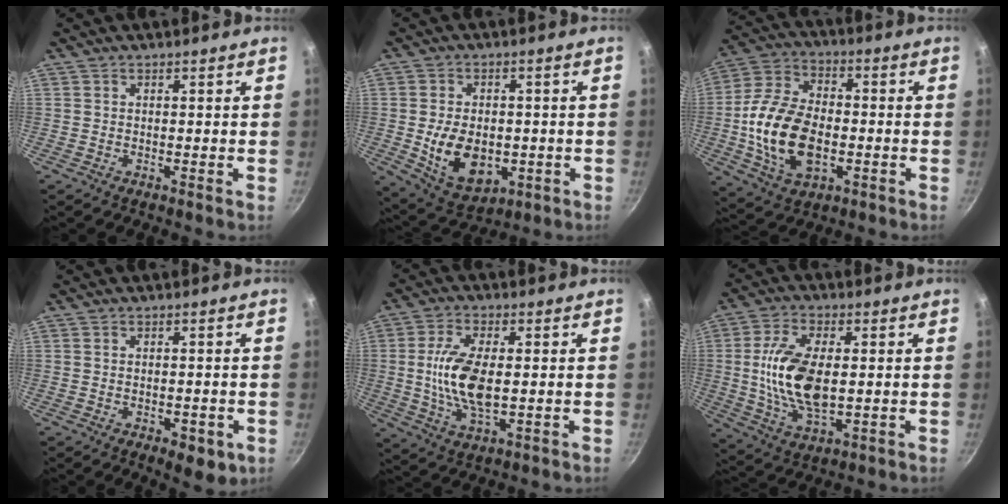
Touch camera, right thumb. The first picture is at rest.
{"total": 12.4, "force": [-1.8, 8.4, 8.9], "torque": [-0.127, -0.005, -0.008]}
{"total": 17.6, "force": [-2.8, 10.8, 13.7], "torque": [-0.251, 0.022, -0.053]}
{"total": 6.1, "force": [-2.2, 2.8, 4.9], "torque": [-0.054, -0.001, -0.023]}
{"total": 11.5, "force": [0.2, 5.3, 10.2], "torque": [-0.200, -0.003, 0.004]}
{"total": 14.2, "force": [0.5, 7.3, 12.2], "torque": [-0.233, 0.000, 0.012]}